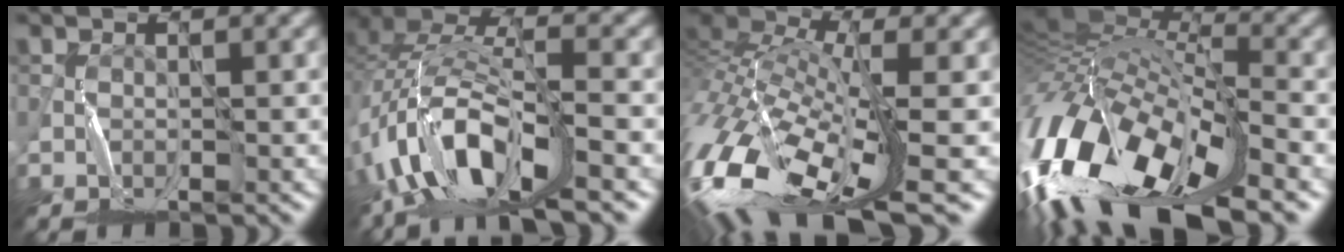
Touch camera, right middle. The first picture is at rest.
{"total": 12.1, "force": [-6.1, 4.9, 9.3], "torque": [-0.193, 0.004, -0.111]}
{"total": 15.2, "force": [-5.4, 7.0, 12.3], "torque": [-0.302, -0.001, -0.097]}
{"total": 16.1, "force": [-5.9, 7.8, 12.8], "torque": [-0.283, 0.004, -0.110]}